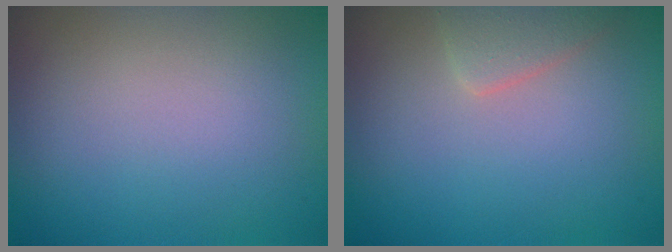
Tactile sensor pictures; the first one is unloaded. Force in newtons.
{"total": 1.9, "press": 1.9, "slide": 0.2}